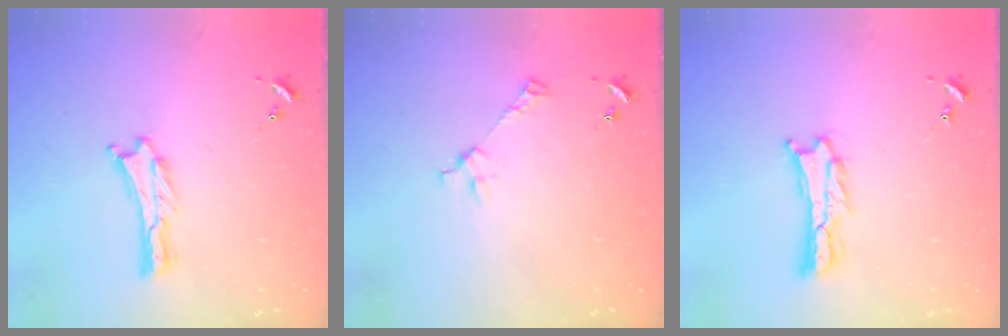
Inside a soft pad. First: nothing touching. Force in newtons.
{"total": 2.9, "press": 2.9, "slide": 0.2}
{"total": 1.6, "press": 1.6, "slide": 0.2}